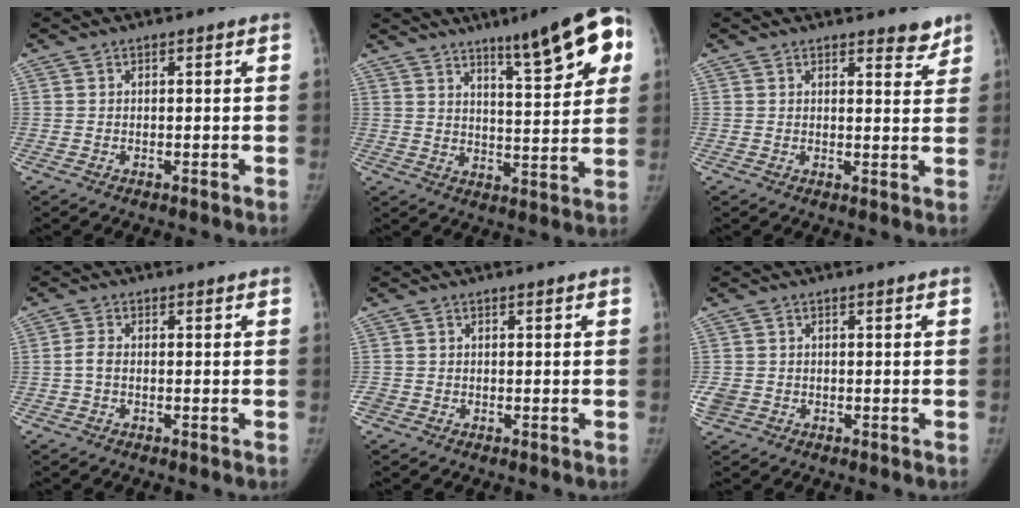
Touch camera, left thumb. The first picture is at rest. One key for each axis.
{"total": 15.0, "fx": 7.9, "fy": 3.1, "fz": 12.4, "tx": -0.144, "ty": -0.029, "tz": 0.112}
{"total": 3.3, "fx": 2.8, "fy": 1.2, "fz": 1.3, "tx": 0.005, "ty": -0.020, "tz": 0.034}
{"total": 1.8, "fx": -0.5, "fy": 1.1, "fz": 1.4, "tx": -0.028, "ty": 0.002, "tz": -0.013}
{"total": 1.4, "fx": -0.6, "fy": 1.2, "fz": 0.4, "tx": -0.007, "ty": 0.001, "tz": -0.013}
{"total": 3.0, "fx": -1.0, "fy": 2.6, "fz": 1.2, "tx": -0.029, "ty": 0.004, "tz": -0.015}